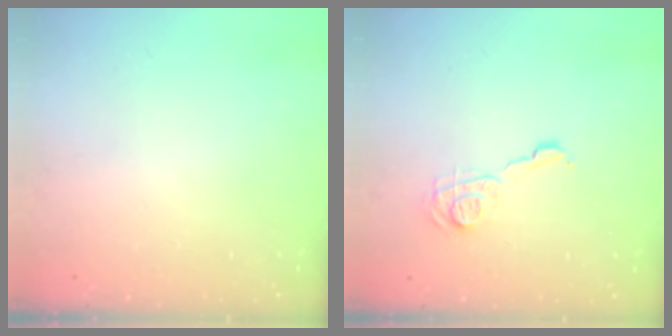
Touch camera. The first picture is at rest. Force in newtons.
{"total": 8.3, "press": 8.3, "slide": 0.0}